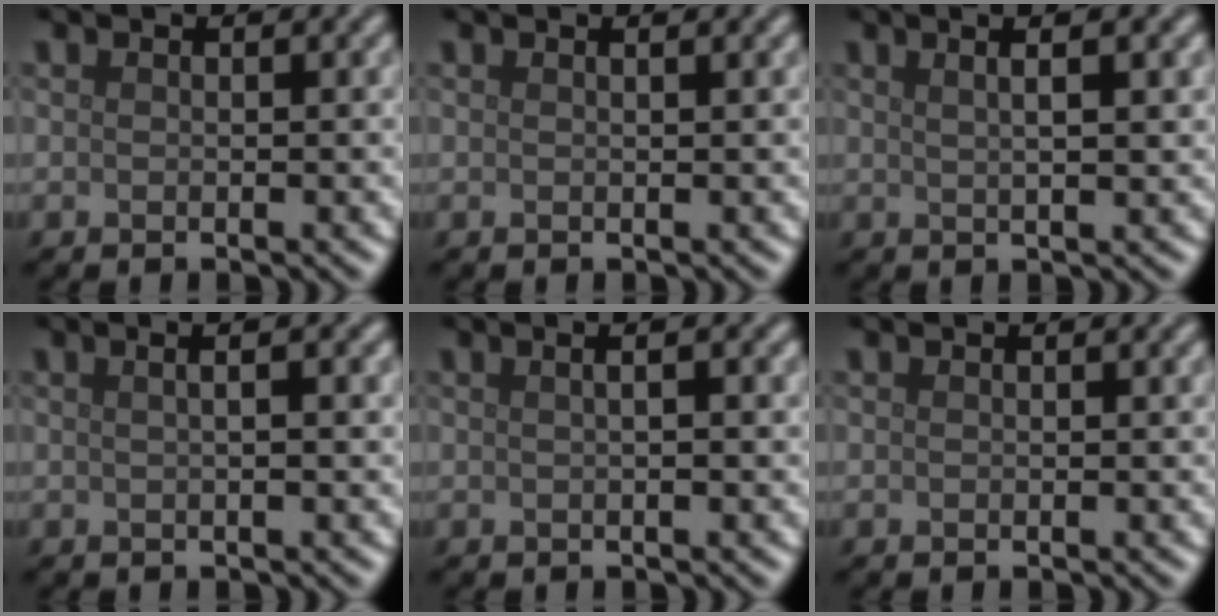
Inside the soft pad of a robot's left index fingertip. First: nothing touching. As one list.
[{"total": 0.8, "force": [0.5, 0.3, 0.6], "torque": [-0.003, 0.002, 0.002]}, {"total": 4.1, "force": [1.8, 1.5, 3.4], "torque": [-0.025, 0.016, 0.003]}, {"total": 3.6, "force": [1.1, 1.6, 3.0], "torque": [-0.016, 0.017, -0.011]}, {"total": 3.2, "force": [1.1, 1.5, 2.6], "torque": [-0.015, 0.018, -0.012]}, {"total": 0.0}]